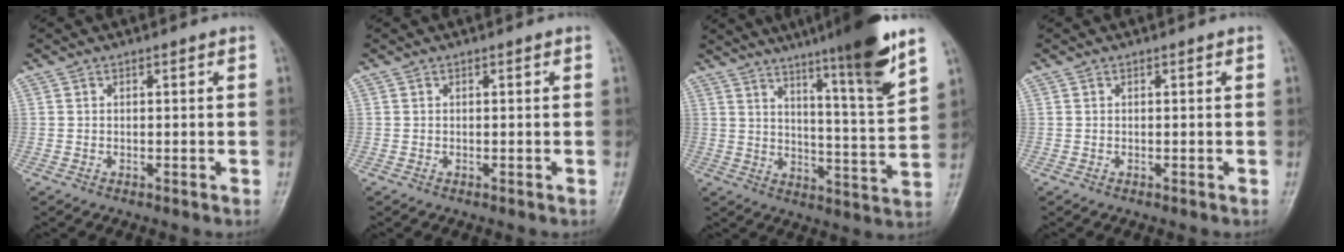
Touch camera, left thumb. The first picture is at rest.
{"total": 0.0}
{"total": 16.5, "force": [10.9, 0.7, 12.4], "torque": [-0.175, -0.059, 0.164]}
{"total": 0.0}